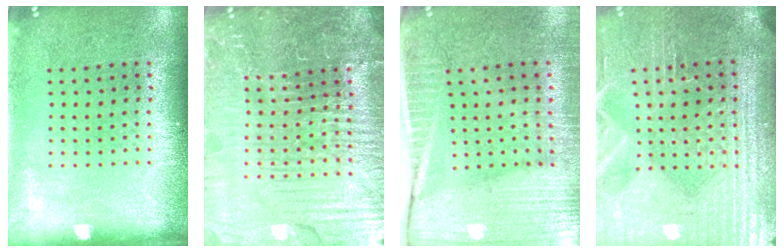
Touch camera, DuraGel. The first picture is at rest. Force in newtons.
{"total": 6.0, "press": 5.5, "slide": 2.5}
{"total": 4.1, "press": 3.6, "slide": 1.9}
{"total": 4.3, "press": 4.0, "slide": 1.5}